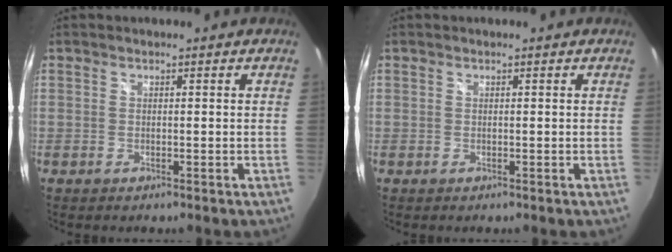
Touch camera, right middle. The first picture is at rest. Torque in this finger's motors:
{"motor_torque": [0.00, 0.00, 0.00, 0.01]}